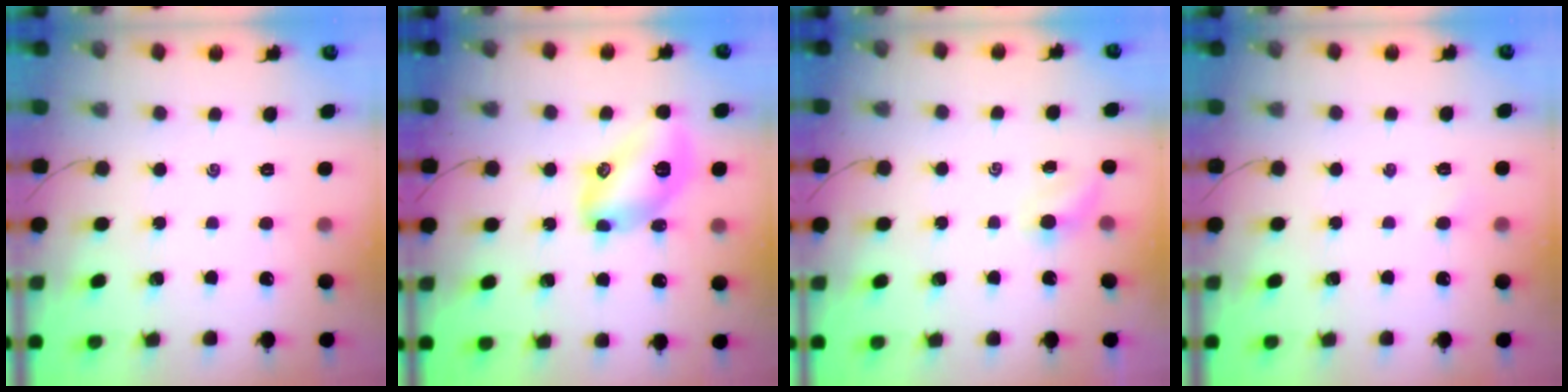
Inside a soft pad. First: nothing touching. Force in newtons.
{"total": 11.7, "press": 11.7, "slide": 0.8}
{"total": 2.4, "press": 2.3, "slide": 0.7}
{"total": 1.5, "press": 1.4, "slide": 0.6}